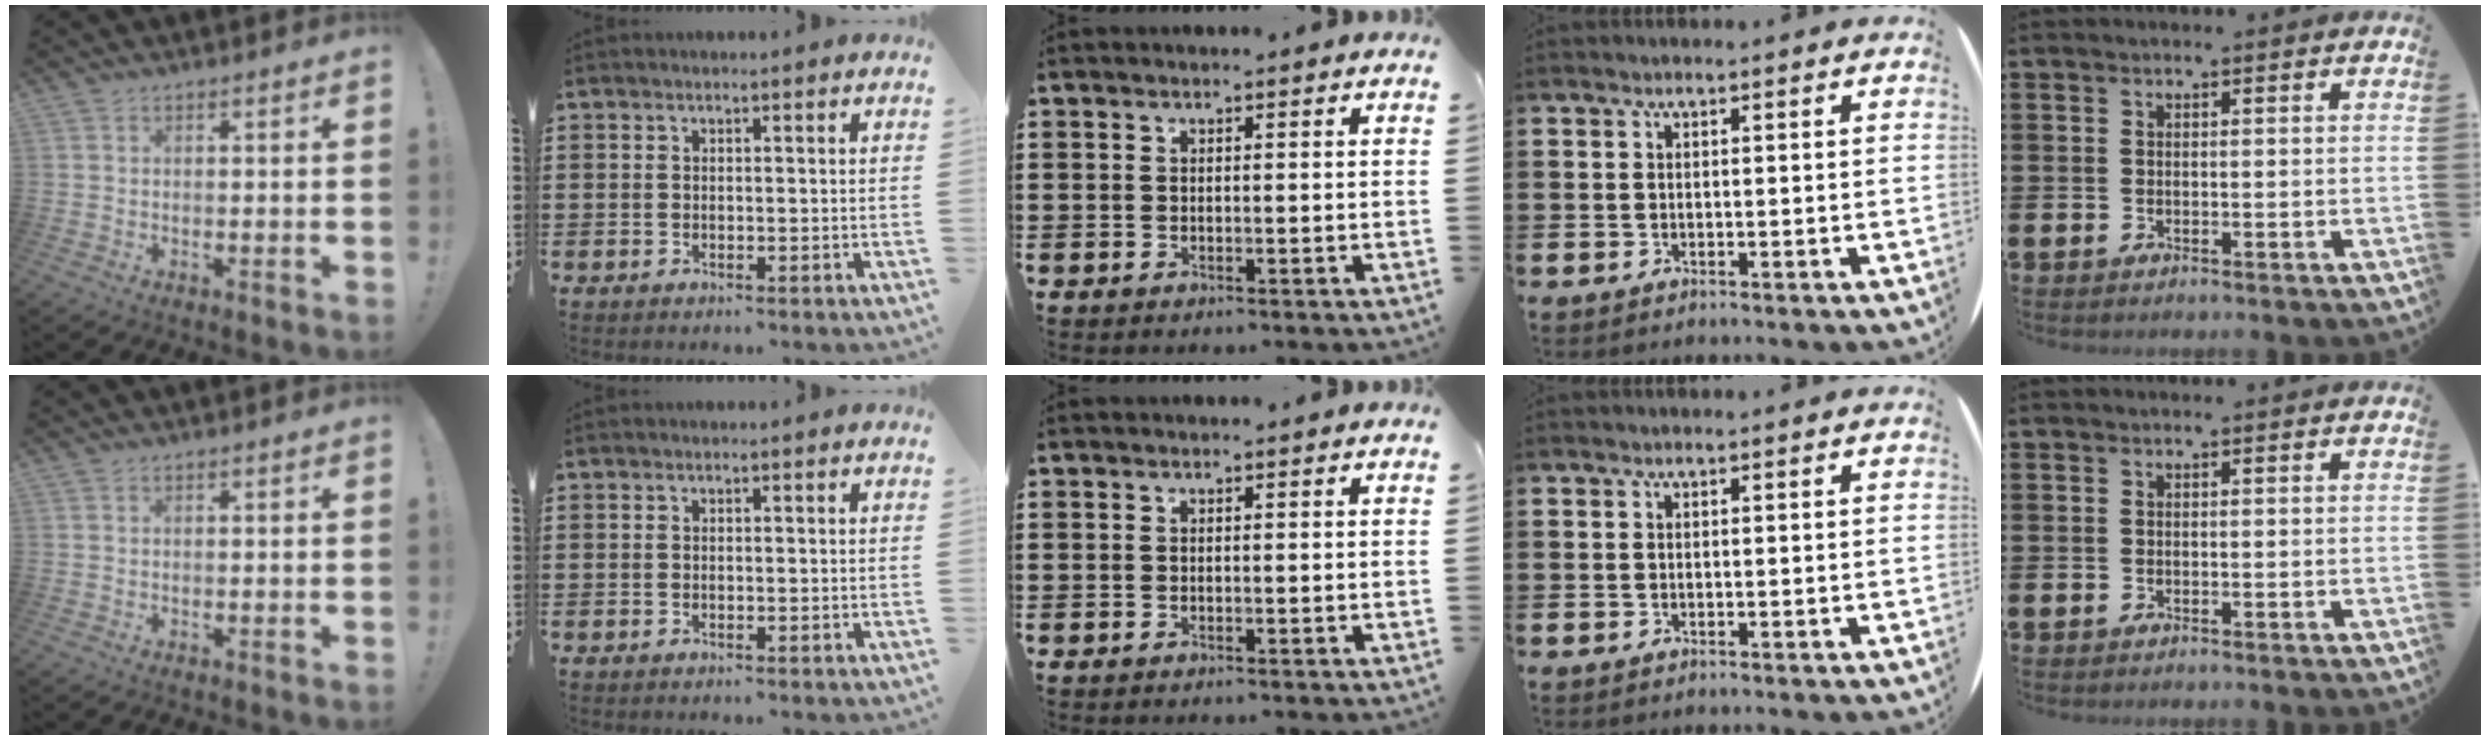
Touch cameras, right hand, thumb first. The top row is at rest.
{}